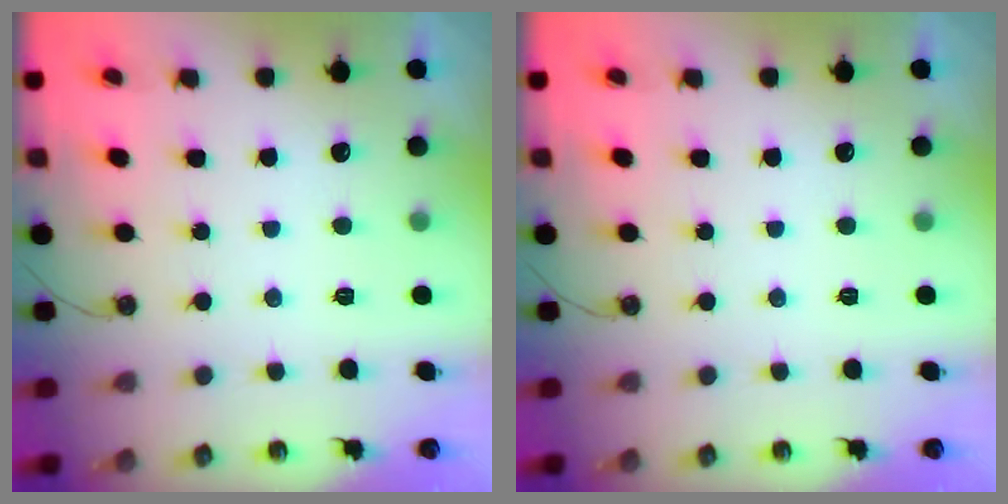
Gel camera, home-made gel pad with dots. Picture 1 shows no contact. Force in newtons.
{"total": 0.0}